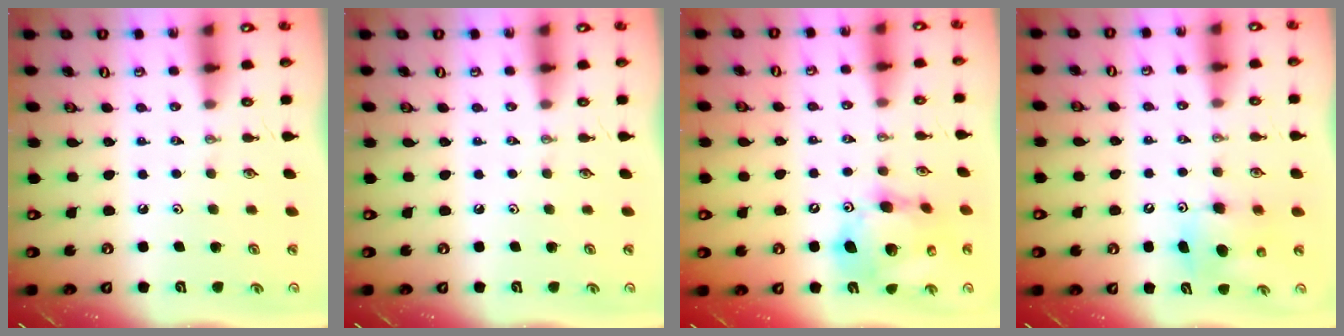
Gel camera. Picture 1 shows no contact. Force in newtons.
{"total": 0.0}
{"total": 15.6, "press": 15.4, "slide": 2.7}
{"total": 8.5, "press": 8.4, "slide": 1.0}